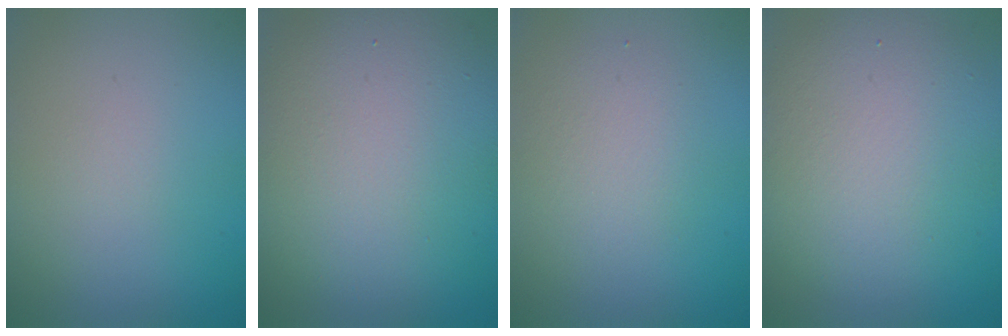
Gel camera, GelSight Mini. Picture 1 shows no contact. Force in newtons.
{"total": 10.8, "press": 10.8, "slide": 0.4}
{"total": 2.3, "press": 2.3, "slide": 0.1}
{"total": 7.9, "press": 7.9, "slide": 0.4}